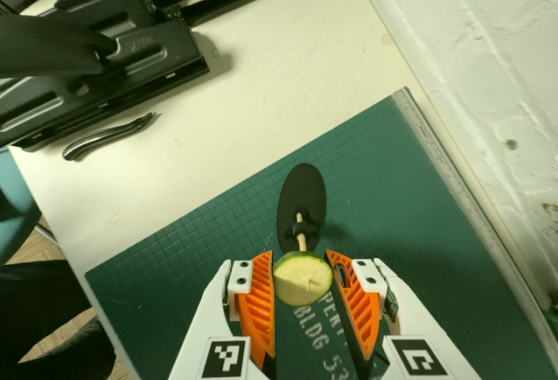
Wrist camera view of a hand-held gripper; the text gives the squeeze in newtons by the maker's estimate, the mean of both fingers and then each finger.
{"total": 8.6, "left": 8.4, "right": 8.8}